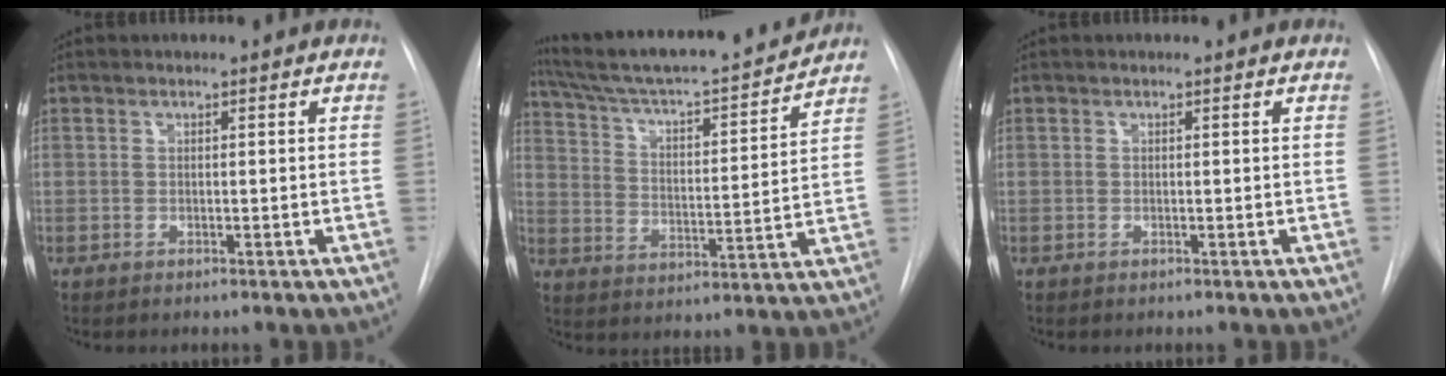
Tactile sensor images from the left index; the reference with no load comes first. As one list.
[{"total": 20.2, "force": [18.5, 1.1, 7.9], "torque": [-0.134, -0.011, 0.284]}, {"total": 0.0}]